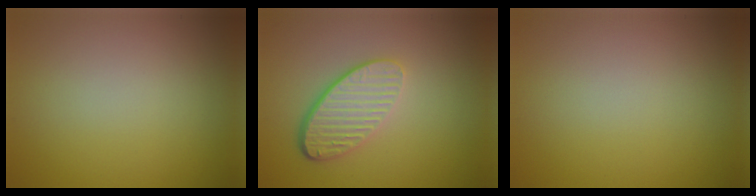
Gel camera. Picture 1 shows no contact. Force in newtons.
{"total": 4.4, "press": 3.1, "slide": 3.1}
{"total": 0.0}